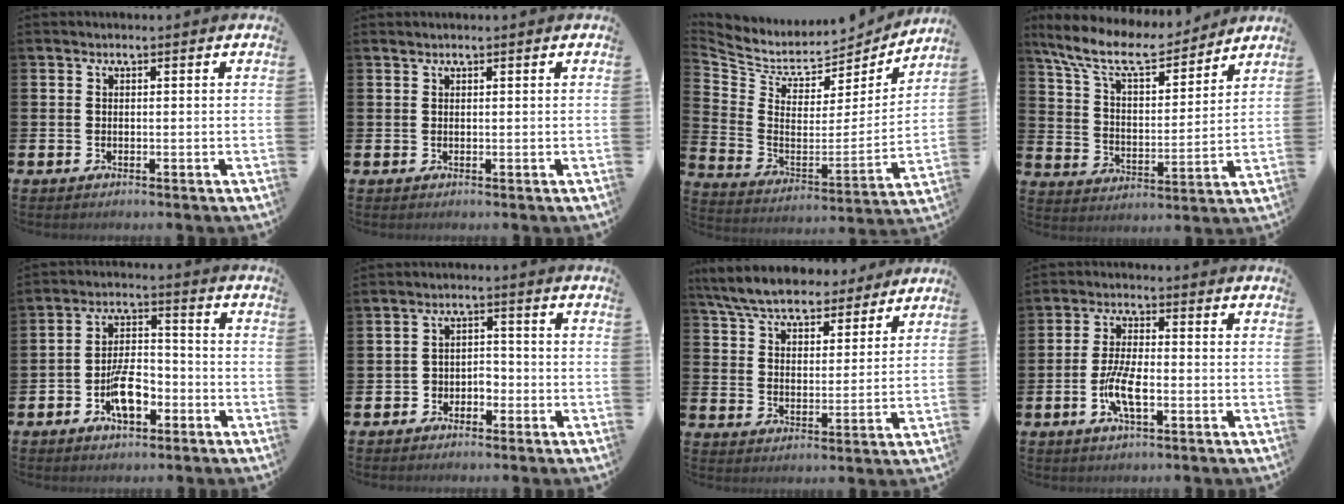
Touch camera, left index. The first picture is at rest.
{"total": 0.5, "force": [0.5, 0.0, 0.0], "torque": [0.003, 0.000, 0.009]}
{"total": 7.3, "force": [6.6, 2.8, 1.2], "torque": [-0.067, -0.060, 0.112]}
{"total": 10.4, "force": [9.2, 2.8, 3.9], "torque": [-0.113, -0.057, 0.161]}
{"total": 7.1, "force": [-3.1, 3.6, 5.3], "torque": [-0.104, 0.016, -0.058]}
{"total": 2.7, "force": [-1.9, 1.8, 0.6], "torque": [-0.022, 0.008, -0.042]}
{"total": 7.3, "force": [6.8, 2.0, 1.8], "torque": [-0.069, -0.033, 0.121]}
{"total": 5.6, "force": [-1.7, 1.9, 5.0], "torque": [-0.094, -0.001, -0.033]}